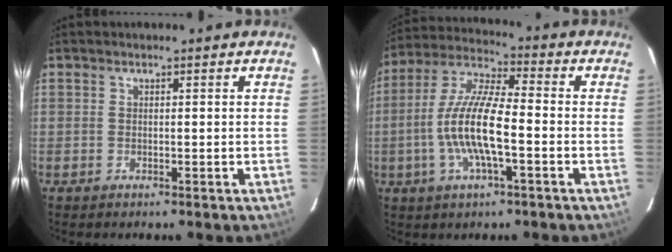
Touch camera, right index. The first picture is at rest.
{"total": 13.1, "force": [-3.1, 2.9, 12.4], "torque": [-0.254, 0.000, -0.062]}